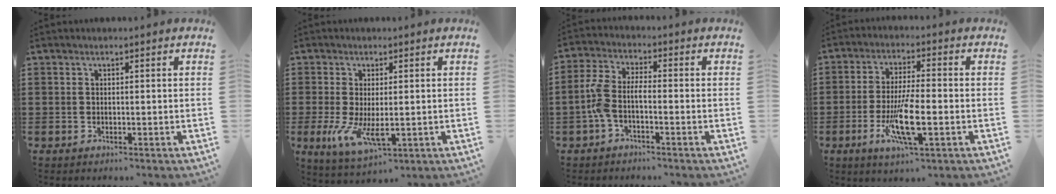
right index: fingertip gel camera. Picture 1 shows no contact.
{"total": 6.7, "force": [-1.0, 2.8, 6.1], "torque": [-0.125, -0.016, -0.017]}
{"total": 4.4, "force": [-1.5, 1.9, 3.6], "torque": [-0.103, -0.002, -0.041]}
{"total": 9.0, "force": [-2.8, 2.0, 8.3], "torque": [-0.174, -0.018, -0.054]}